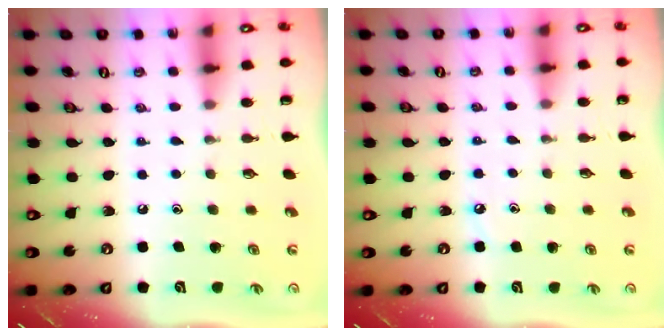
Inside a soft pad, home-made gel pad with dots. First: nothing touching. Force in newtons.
{"total": 2.8, "press": 2.7, "slide": 0.4}